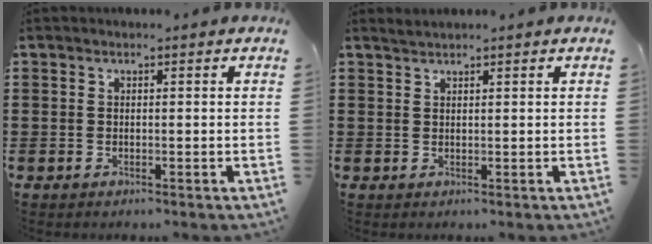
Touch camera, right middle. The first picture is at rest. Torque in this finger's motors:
{"motor_torque": [0.08, -0.30, -0.02, -0.02]}